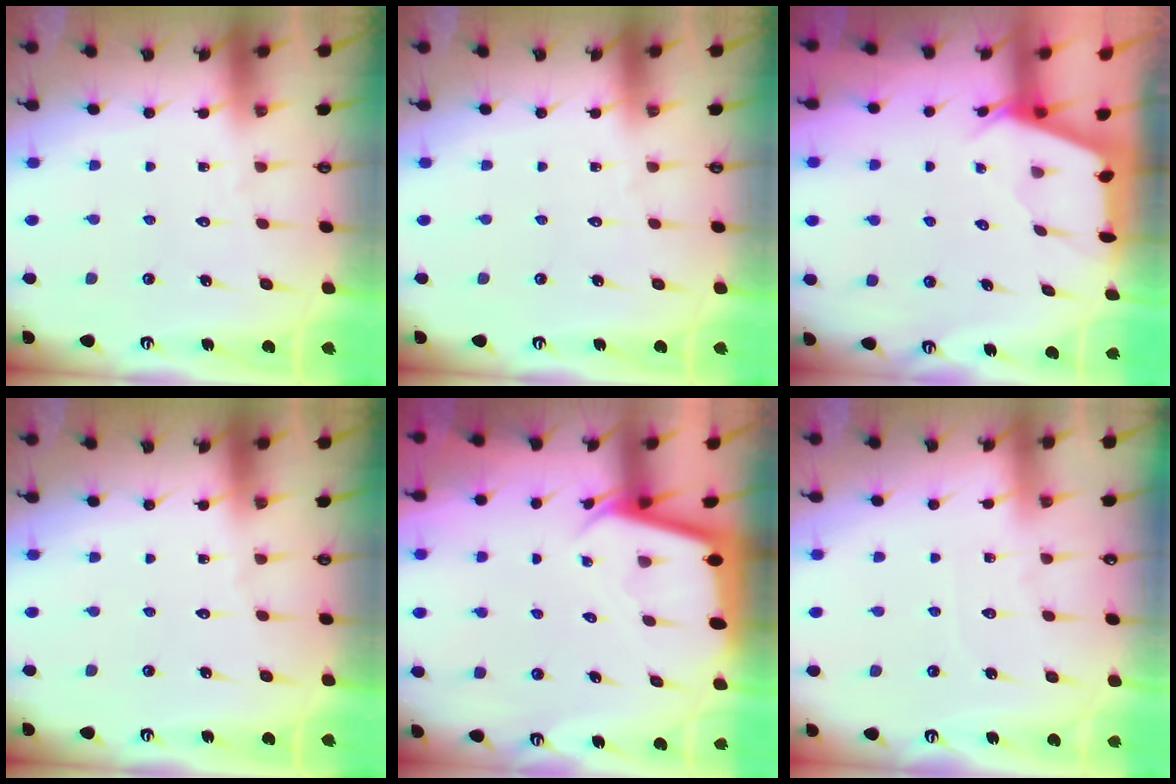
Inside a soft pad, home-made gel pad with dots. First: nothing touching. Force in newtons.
{"total": 0.0}
{"total": 2.4, "press": 2.4, "slide": 0.3}
{"total": 0.0}
{"total": 2.4, "press": 2.4, "slide": 0.1}
{"total": 2.4, "press": 2.4, "slide": 0.4}